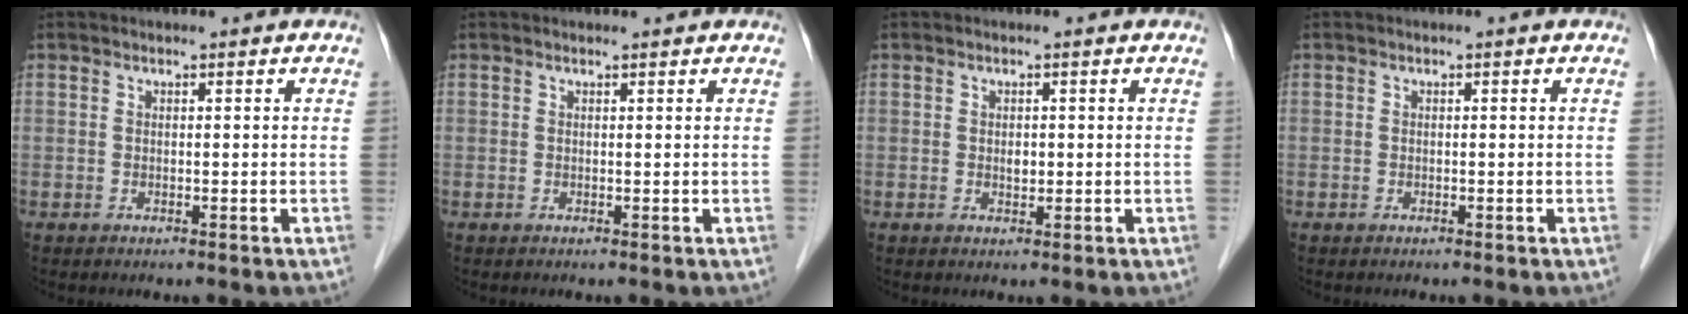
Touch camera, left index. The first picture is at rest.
{"total": 0.9, "force": [0.9, 0.1, 0.1], "torque": [-0.010, 0.004, 0.012]}
{"total": 1.0, "force": [0.1, 0.7, 0.7], "torque": [-0.011, -0.001, 0.001]}
{"total": 0.0}